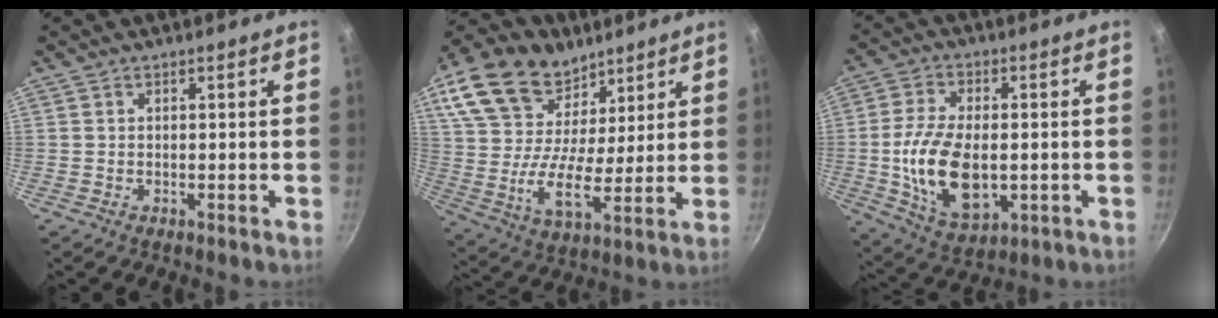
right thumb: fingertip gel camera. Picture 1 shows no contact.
{"total": 24.1, "force": [14.2, 15.2, 12.3], "torque": [-0.229, -0.031, 0.254]}
{"total": 15.4, "force": [-1.6, 8.9, 12.5], "torque": [-0.224, 0.001, -0.018]}